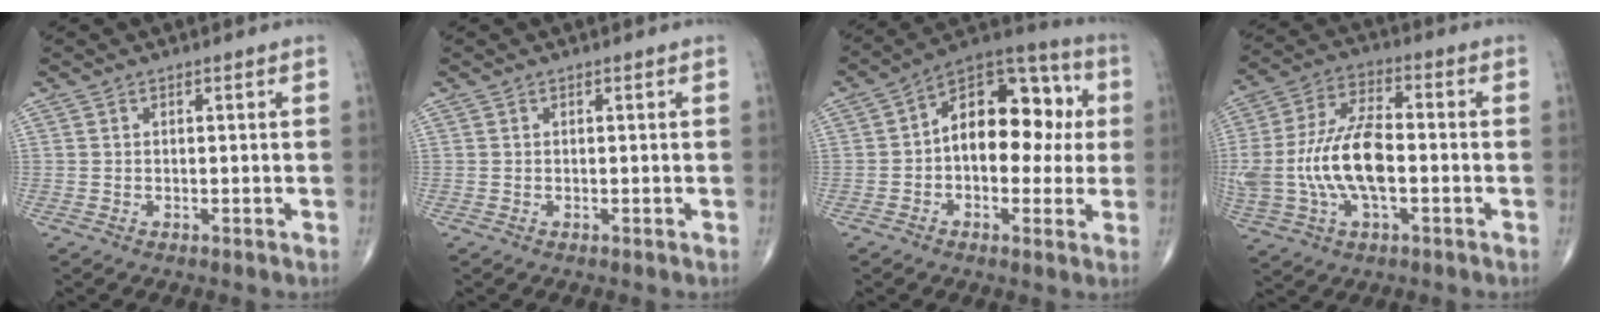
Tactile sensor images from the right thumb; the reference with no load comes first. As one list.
[{"total": 0.0}, {"total": 17.2, "force": [1.1, 10.5, 13.5], "torque": [-0.151, 0.043, 0.005]}, {"total": 17.3, "force": [-2.1, 8.5, 14.9], "torque": [-0.321, 0.026, -0.035]}]